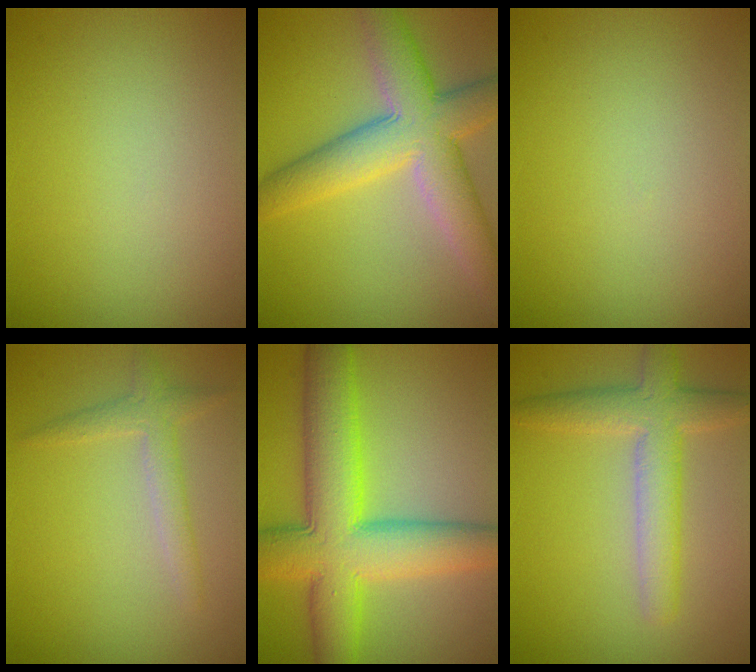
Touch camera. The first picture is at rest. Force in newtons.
{"total": 8.0, "press": 8.0, "slide": 0.5}
{"total": 0.0}
{"total": 2.1, "press": 2.1, "slide": 0.1}
{"total": 10.4, "press": 10.4, "slide": 0.3}
{"total": 4.5, "press": 4.5, "slide": 0.1}